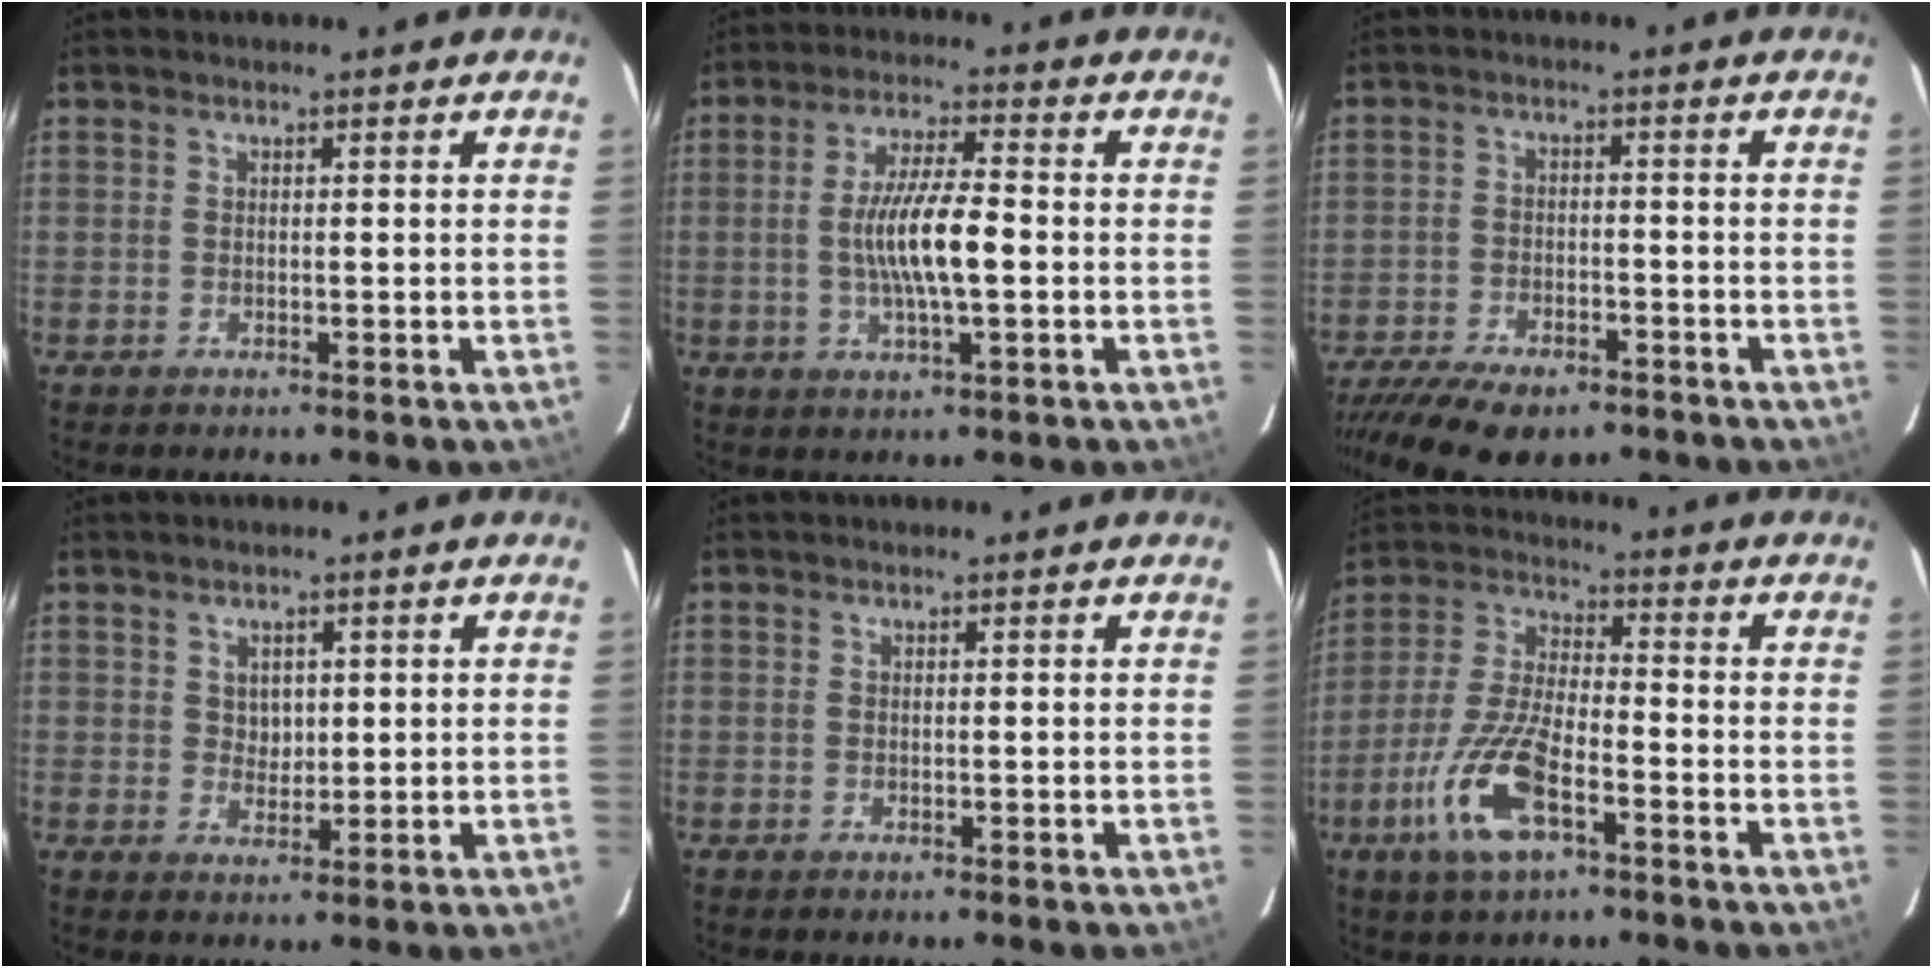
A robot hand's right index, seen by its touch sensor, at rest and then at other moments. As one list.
[{"total": 9.7, "force": [-1.1, 1.8, 9.5], "torque": [-0.179, 0.000, -0.019]}, {"total": 15.9, "force": [-12.0, 6.3, 8.3], "torque": [-0.189, -0.038, -0.190]}, {"total": 3.0, "force": [0.8, 2.5, 1.4], "torque": [-0.016, 0.005, 0.017]}, {"total": 0.0}, {"total": 13.8, "force": [-6.6, 4.8, 11.1], "torque": [-0.246, -0.010, -0.129]}]